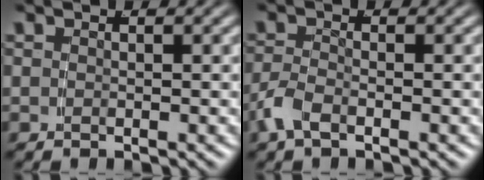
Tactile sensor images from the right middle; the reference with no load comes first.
{"total": 2.2, "force": [-1.6, 0.6, 1.4], "torque": [-0.037, -0.009, -0.025]}